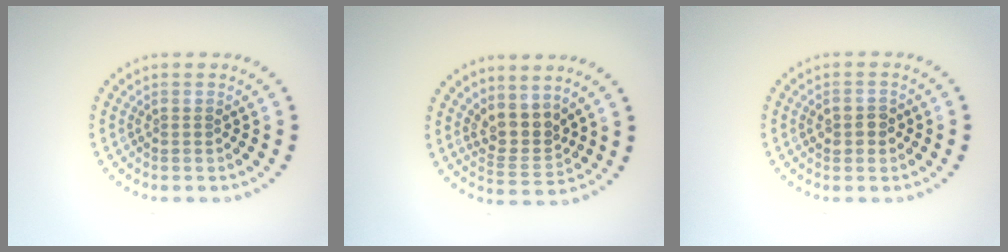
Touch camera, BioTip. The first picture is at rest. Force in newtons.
{"total": 3.0, "press": 2.3, "slide": 1.8}
{"total": 1.7, "press": 1.7, "slide": 0.0}